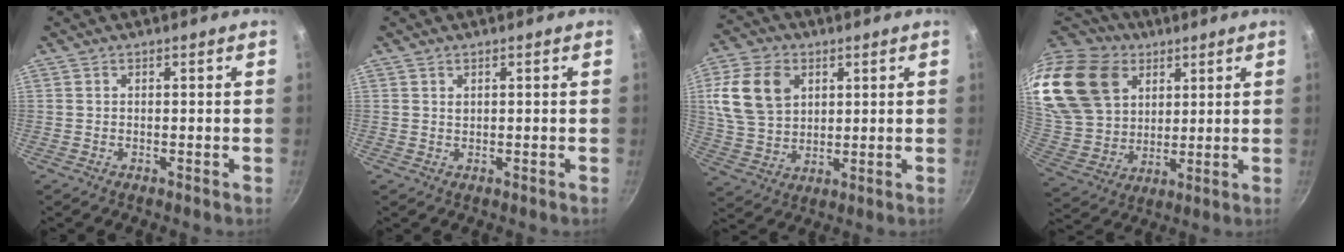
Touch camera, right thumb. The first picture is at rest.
{"total": 0.7, "force": [0.5, 0.3, 0.4], "torque": [-0.007, -0.005, 0.011]}
{"total": 13.5, "force": [4.1, 9.9, 8.3], "torque": [-0.141, -0.005, 0.081]}
{"total": 24.3, "force": [12.8, 17.1, 11.6], "torque": [-0.230, -0.029, 0.256]}